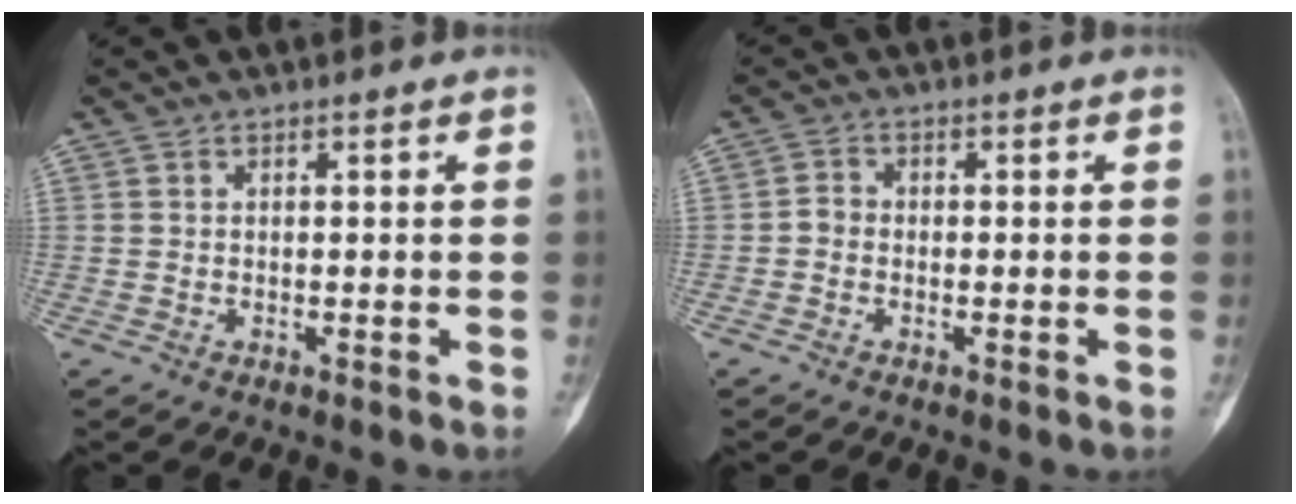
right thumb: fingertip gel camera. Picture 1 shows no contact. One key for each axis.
{"total": 1.9, "fx": -0.6, "fy": 1.6, "fz": 0.9, "tx": -0.009, "ty": 0.005, "tz": -0.019}